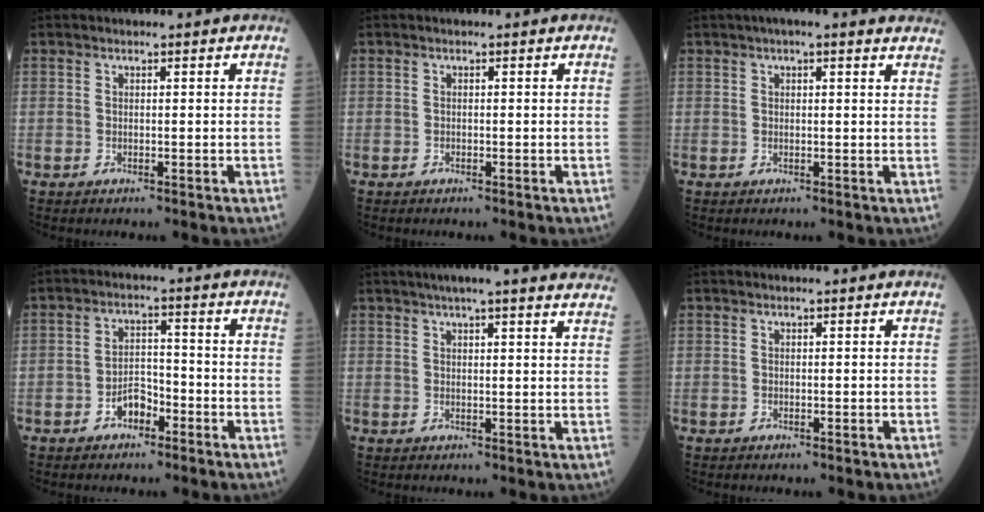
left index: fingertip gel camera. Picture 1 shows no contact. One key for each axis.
{"total": 0.0}
{"total": 6.6, "fx": 5.2, "fy": 1.0, "fz": 4.0, "tx": -0.051, "ty": 0.021, "tz": 0.049}
{"total": 4.0, "fx": -2.4, "fy": 2.2, "fz": 2.3, "tx": -0.040, "ty": 0.012, "tz": -0.043}
{"total": 17.3, "fx": 15.3, "fy": 1.0, "fz": 7.8, "tx": -0.104, "ty": 0.014, "tz": 0.176}
{"total": 0.0}